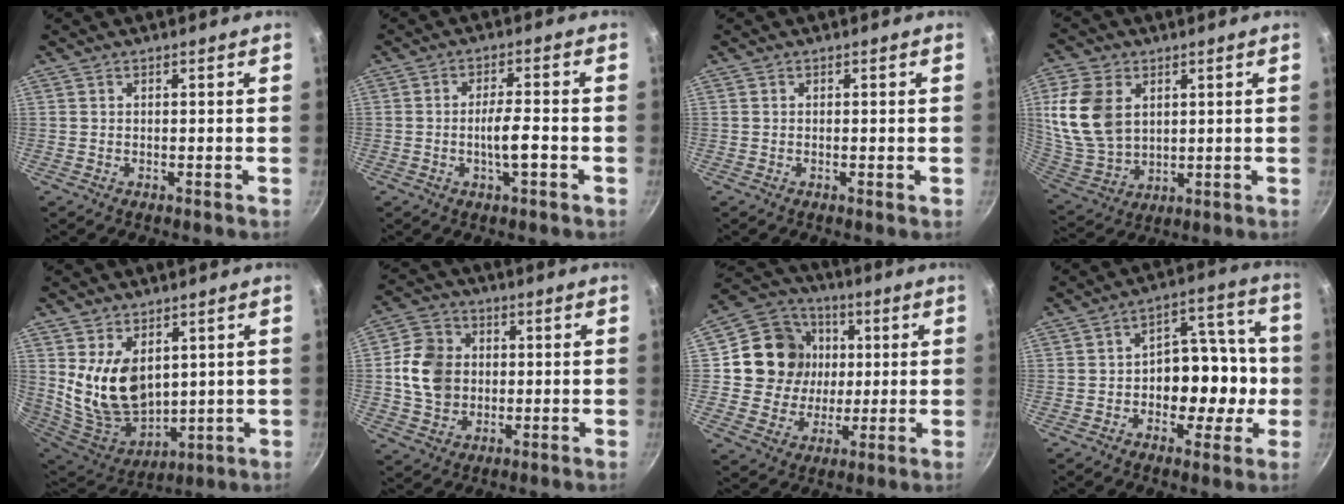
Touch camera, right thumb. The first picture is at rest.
{"total": 5.4, "force": [-1.7, 1.2, 4.9], "torque": [-0.080, 0.018, -0.031]}
{"total": 0.6, "force": [-0.1, 0.2, 0.5], "torque": [-0.007, 0.000, -0.003]}
{"total": 14.8, "force": [3.8, 10.5, 9.7], "torque": [-0.184, -0.016, 0.091]}
{"total": 15.0, "force": [4.5, 10.0, 10.2], "torque": [-0.166, -0.056, 0.109]}
{"total": 11.1, "force": [0.7, 9.4, 5.9], "torque": [-0.082, 0.009, 0.009]}
{"total": 15.8, "force": [2.4, 14.5, 5.9], "torque": [-0.081, 0.013, 0.036]}
{"total": 13.6, "force": [-2.2, 9.3, 9.7], "torque": [-0.081, 0.045, -0.035]}